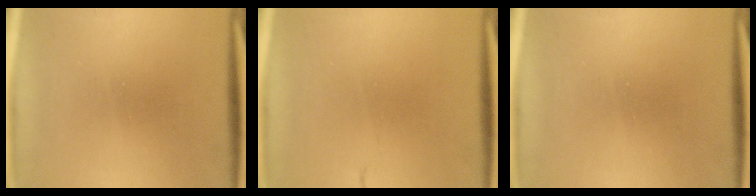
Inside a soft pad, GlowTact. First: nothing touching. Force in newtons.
{"total": 1.6}
{"total": 0.0}